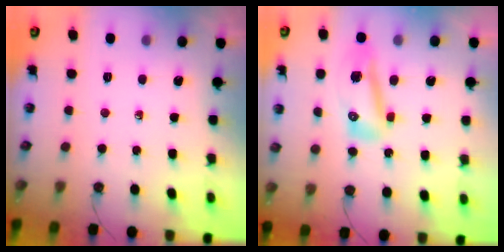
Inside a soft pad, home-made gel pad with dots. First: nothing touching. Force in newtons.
{"total": 10.2, "press": 9.9, "slide": 2.4}